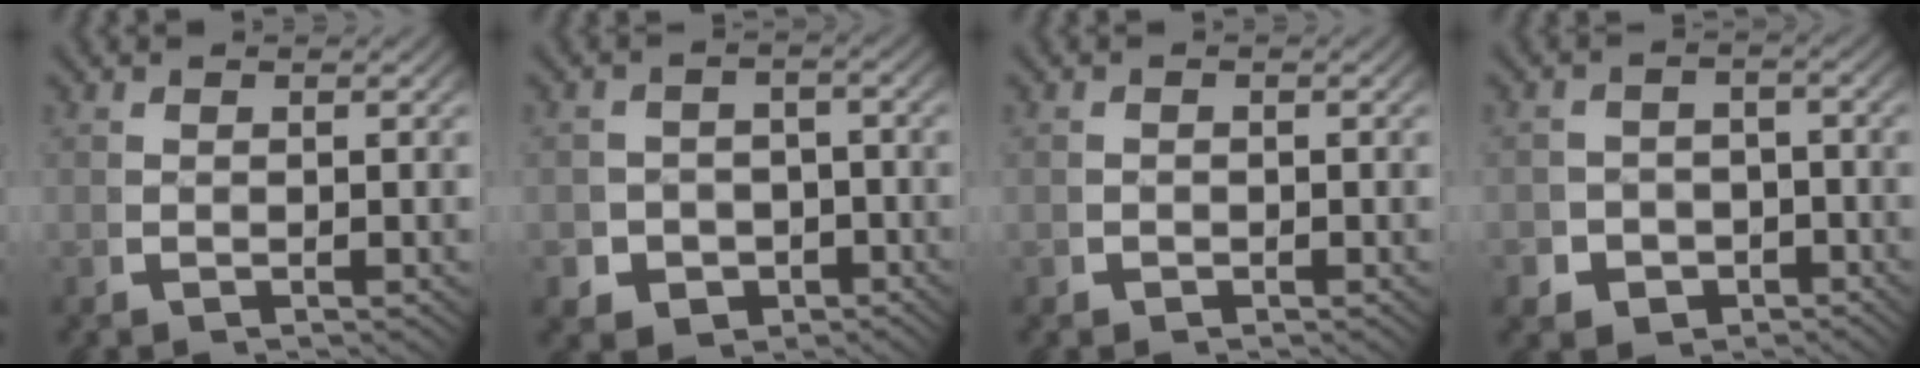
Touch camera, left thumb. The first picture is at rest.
{"total": 6.2, "force": [-2.9, 5.0, 2.3], "torque": [-0.038, -0.035, -0.036]}
{"total": 0.7, "force": [-0.4, 0.5, 0.1], "torque": [-0.001, -0.006, -0.007]}
{"total": 5.2, "force": [-2.8, 4.1, 1.6], "torque": [-0.024, -0.027, -0.040]}